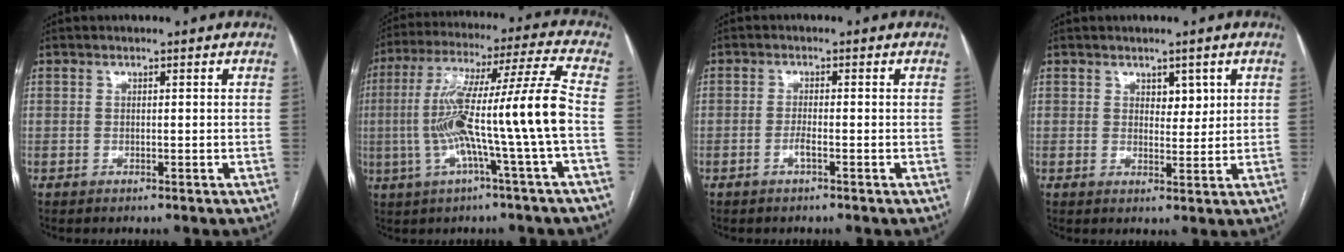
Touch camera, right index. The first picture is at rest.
{"total": 16.2, "force": [-2.7, -1.4, 15.9], "torque": [-0.287, 0.024, -0.053]}
{"total": 1.6, "force": [-0.8, 0.0, 1.3], "torque": [-0.024, 0.001, -0.017]}
{"total": 2.8, "force": [1.4, 1.6, 1.9], "torque": [-0.023, -0.002, 0.021]}